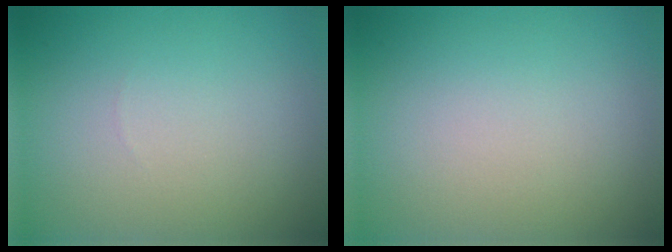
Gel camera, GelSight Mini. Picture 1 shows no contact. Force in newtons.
{"total": 0.0}